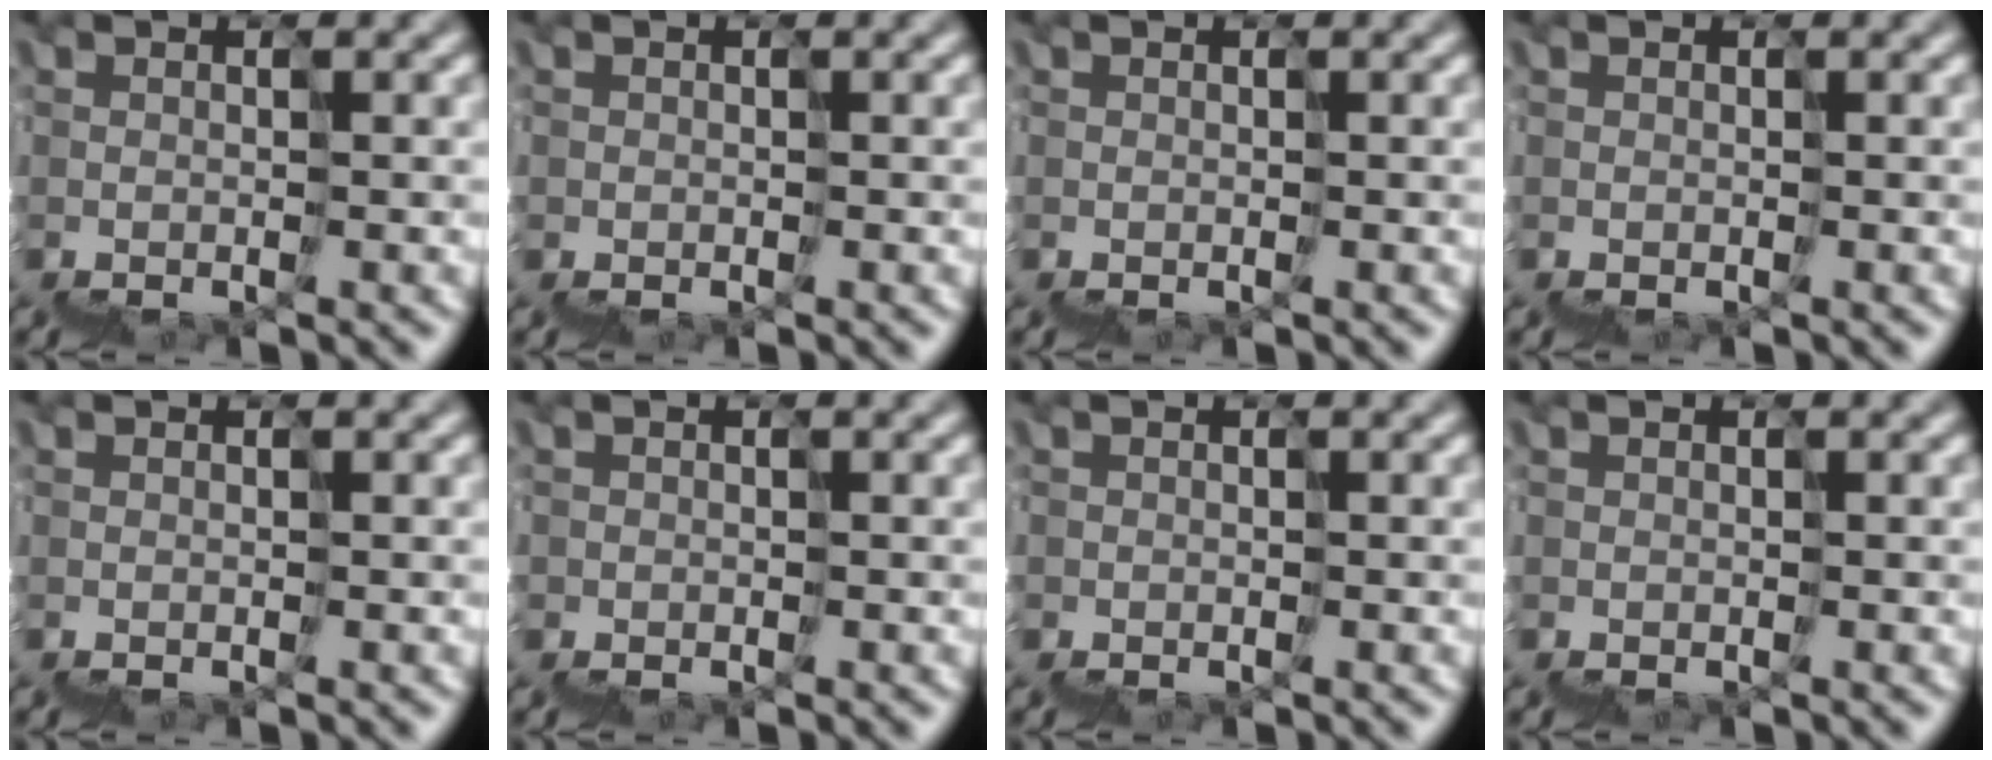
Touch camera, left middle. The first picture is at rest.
{"total": 0.7, "force": [-0.1, 0.7, -0.2], "torque": [0.002, 0.005, 0.001]}
{"total": 0.0}
{"total": 0.0}
{"total": 0.0}
{"total": 1.2, "force": [-0.2, 1.1, -0.4], "torque": [0.008, 0.010, 0.001]}
{"total": 0.7, "force": [-0.2, 0.5, -0.3], "torque": [0.007, 0.007, -0.003]}
{"total": 0.0}